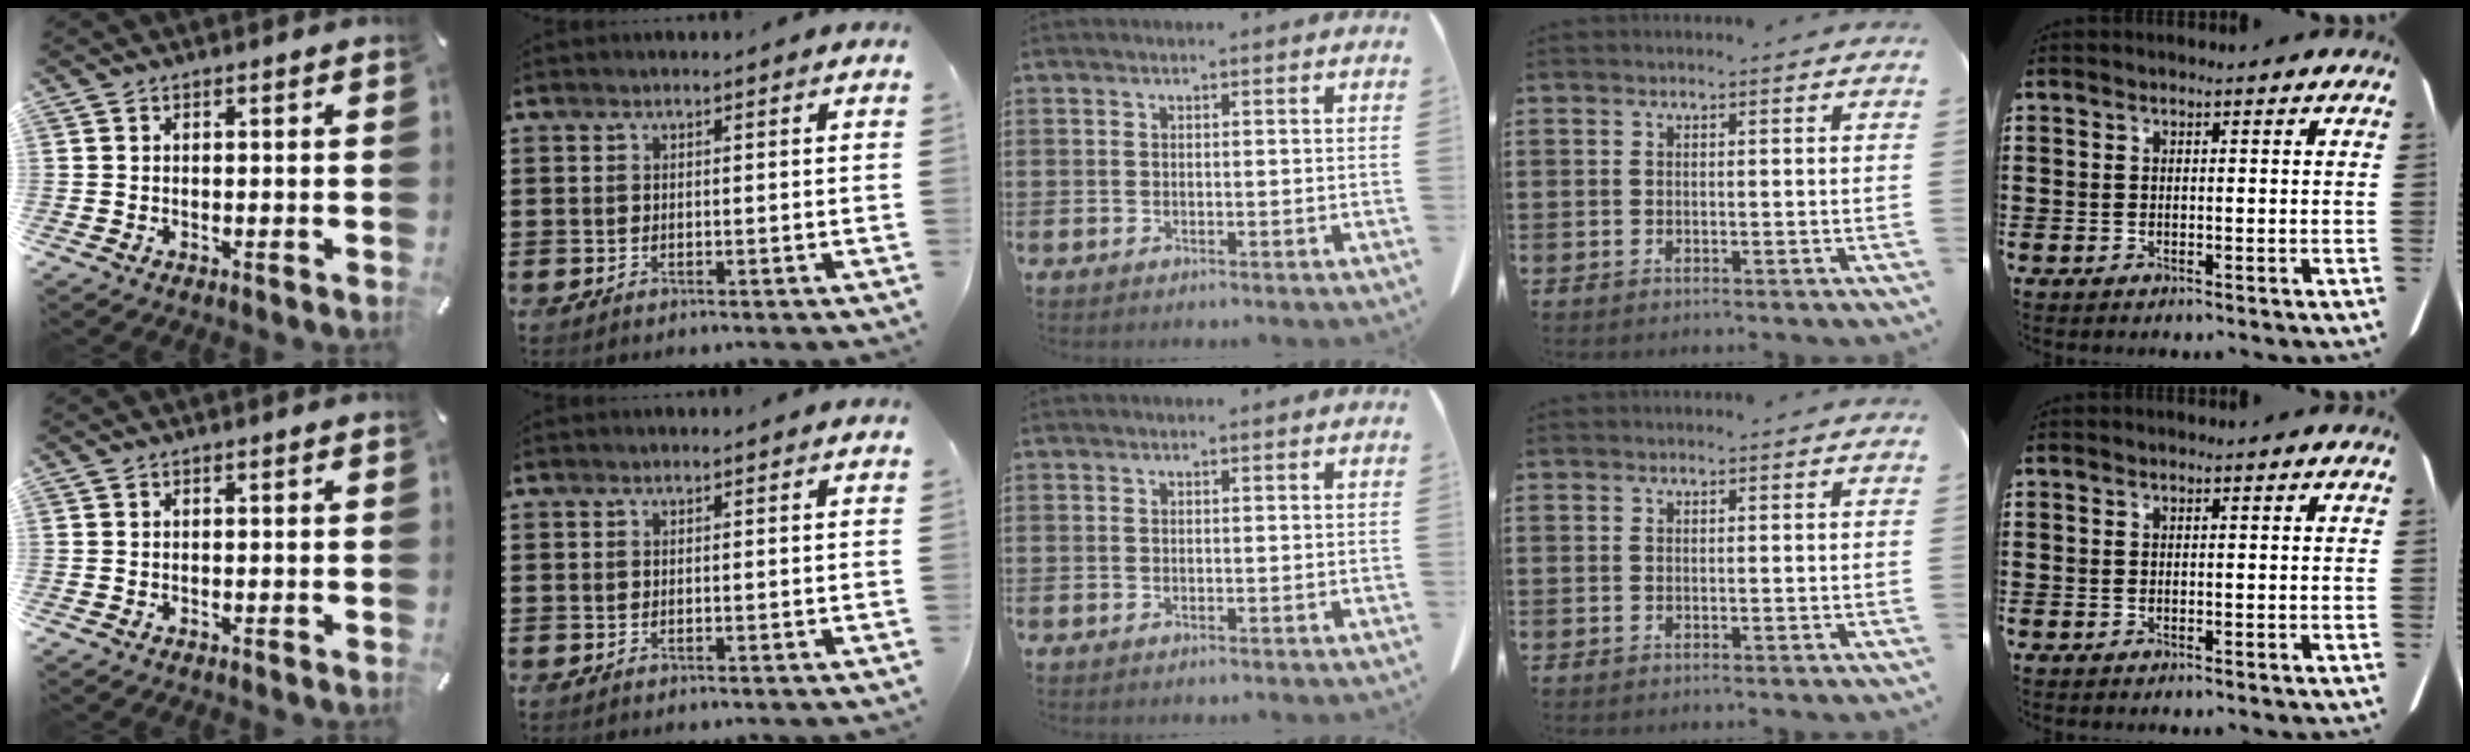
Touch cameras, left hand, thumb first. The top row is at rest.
{}